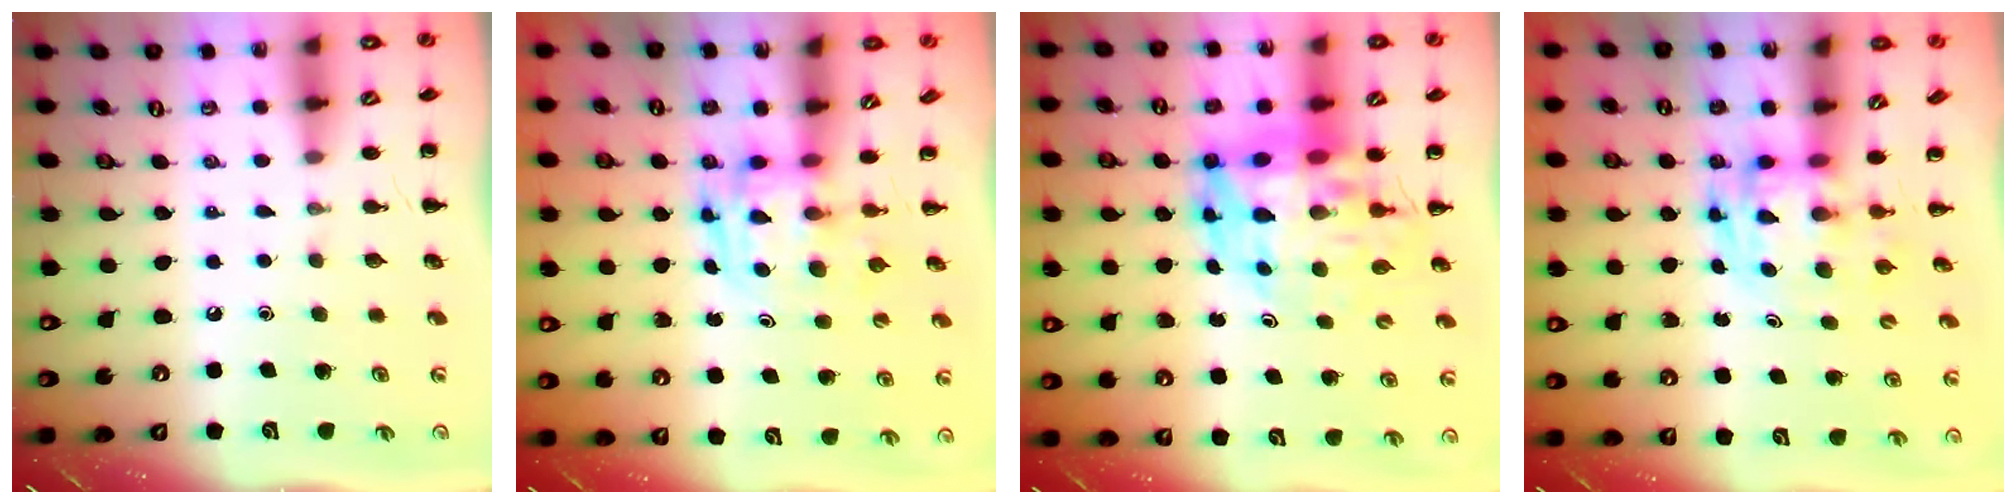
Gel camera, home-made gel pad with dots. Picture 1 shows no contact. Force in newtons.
{"total": 3.1, "press": 3.1, "slide": 0.5}
{"total": 15.0, "press": 14.4, "slide": 4.1}
{"total": 3.3, "press": 3.2, "slide": 0.6}